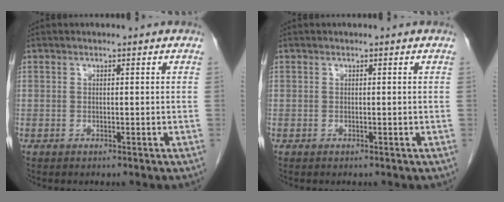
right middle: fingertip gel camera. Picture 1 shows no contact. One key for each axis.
{"total": 0.0}